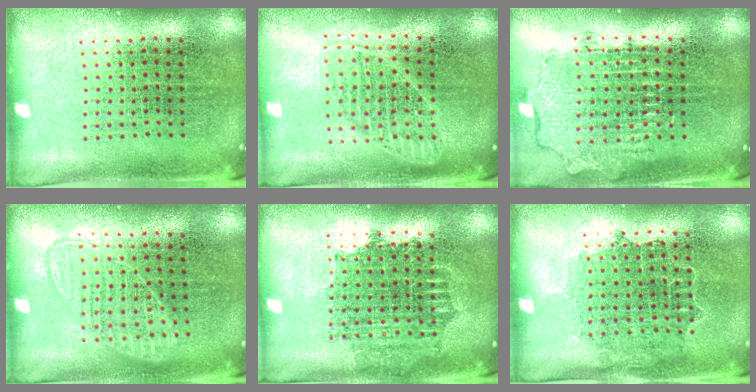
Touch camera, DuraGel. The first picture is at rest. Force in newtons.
{"total": 1.8, "press": 1.5, "slide": 0.9}
{"total": 1.9, "press": 1.4, "slide": 1.2}
{"total": 0.9, "press": 0.9, "slide": 0.3}
{"total": 1.6, "press": 1.3, "slide": 0.9}
{"total": 0.8, "press": 0.8, "slide": 0.3}